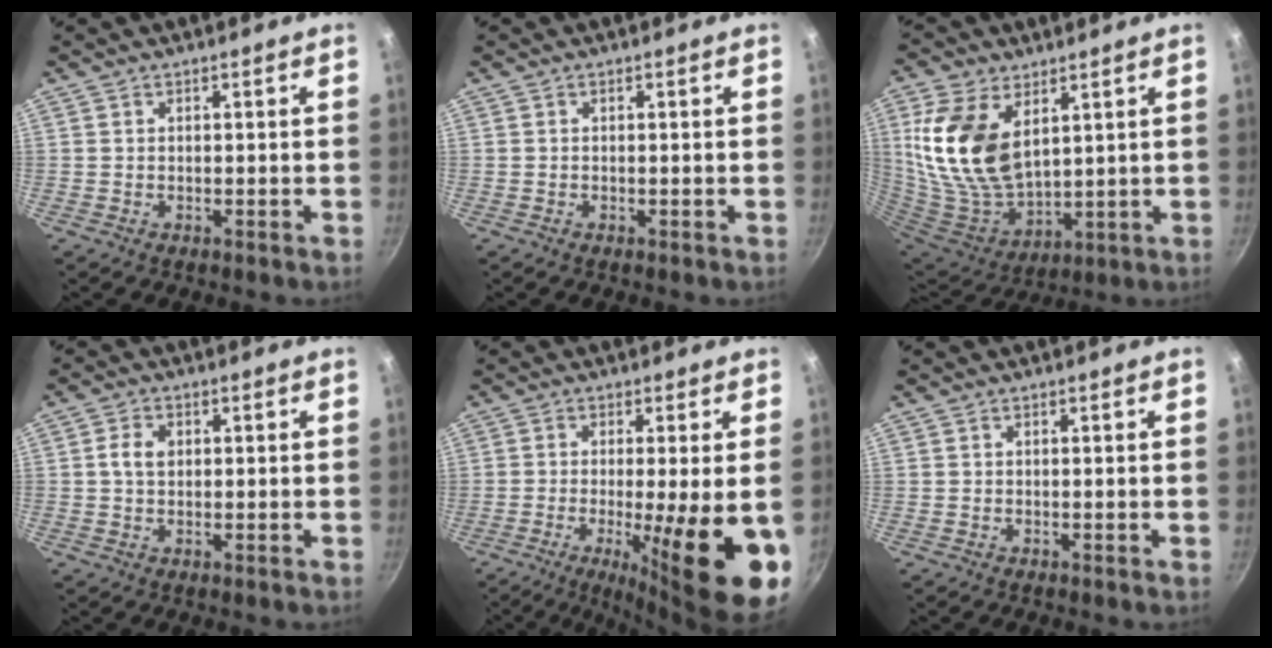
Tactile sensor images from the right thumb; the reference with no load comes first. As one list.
[{"total": 0.0}, {"total": 18.5, "force": [6.2, 11.0, 13.4], "torque": [-0.266, -0.040, 0.136]}, {"total": 3.9, "force": [0.6, 2.6, 2.8], "torque": [-0.050, 0.007, 0.006]}, {"total": 16.5, "force": [-4.3, 2.9, 15.6], "torque": [-0.226, -0.012, -0.057]}, {"total": 0.0}]